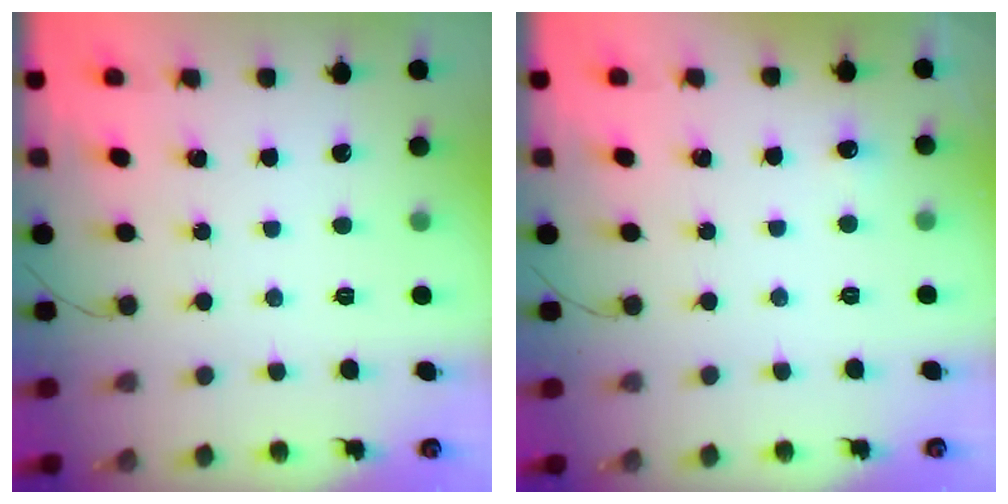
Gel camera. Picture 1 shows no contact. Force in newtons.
{"total": 3.6, "press": 3.5, "slide": 1.1}